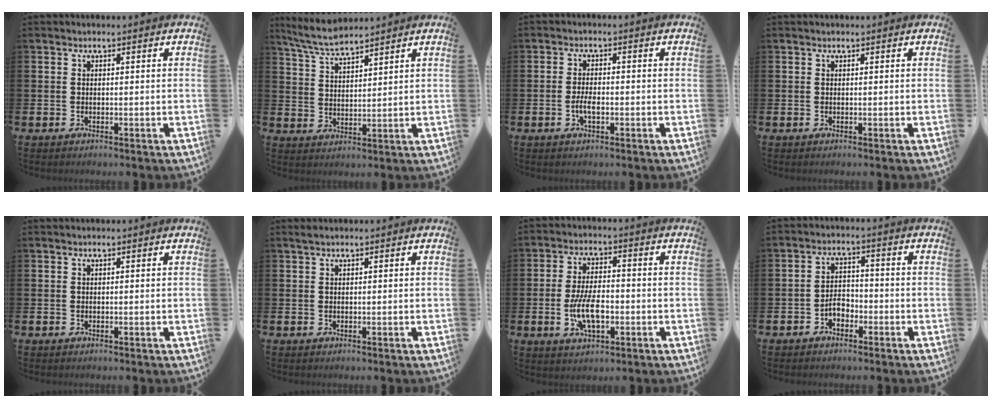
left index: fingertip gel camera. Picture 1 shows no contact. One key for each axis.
{"total": 5.8, "fx": 5.5, "fy": 0.6, "fz": 1.8, "tx": -0.052, "ty": -0.020, "tz": 0.101}
{"total": 2.7, "fx": -0.8, "fy": 1.1, "fz": 2.3, "tx": -0.039, "ty": 0.001, "tz": -0.015}
{"total": 0.0}
{"total": 0.0}
{"total": 0.7, "fx": 0.5, "fy": 0.1, "fz": 0.4, "tx": -0.008, "ty": 0.003, "tz": 0.009}
{"total": 6.5, "fx": -1.4, "fy": 3.0, "fz": 5.6, "tx": -0.112, "ty": -0.001, "tz": -0.030}
{"total": 2.9, "fx": -1.8, "fy": 1.7, "fz": 1.4, "tx": -0.032, "ty": 0.010, "tz": -0.038}